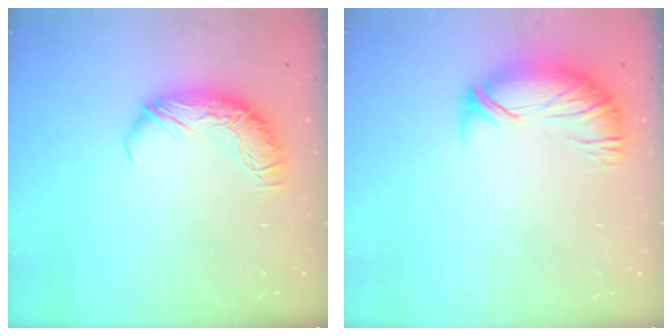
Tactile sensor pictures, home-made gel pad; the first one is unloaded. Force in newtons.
{"total": 3.9, "press": 3.4, "slide": 2.0}